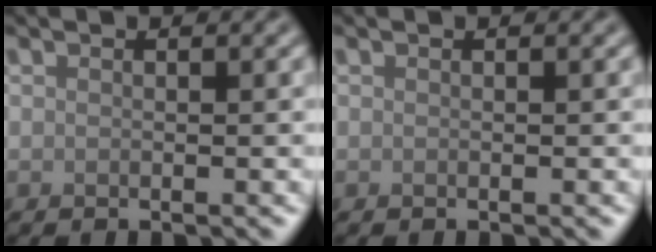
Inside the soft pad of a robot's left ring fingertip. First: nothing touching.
{"total": 0.0}